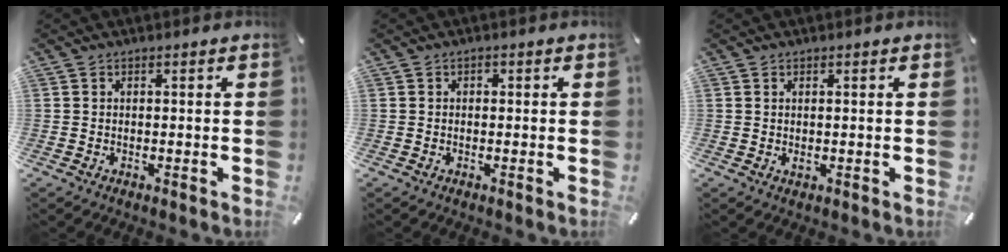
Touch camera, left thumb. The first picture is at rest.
{"total": 0.6, "force": [-0.1, 0.6, 0.2], "torque": [-0.003, 0.005, -0.004]}
{"total": 0.7, "force": [0.2, 0.4, 0.6], "torque": [-0.012, 0.001, 0.003]}